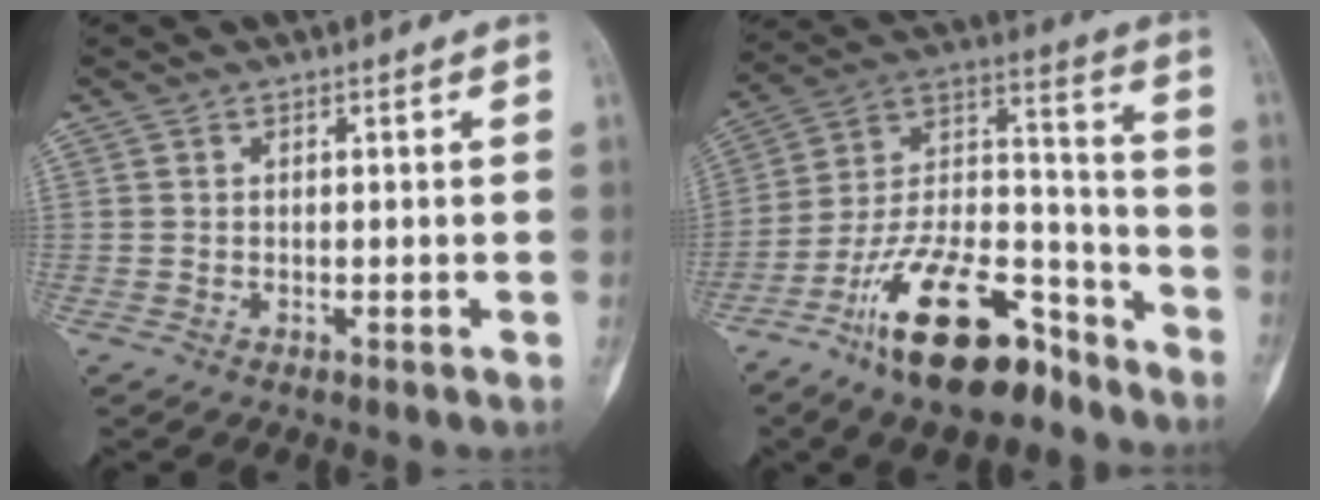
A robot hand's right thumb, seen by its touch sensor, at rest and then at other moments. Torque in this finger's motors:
{"motor_torque": [0.78, 0.57, 1.50, -1.29, 0.41]}